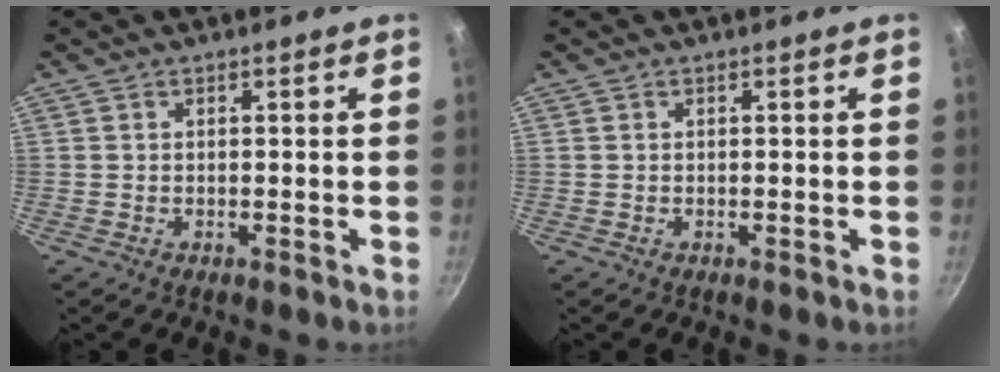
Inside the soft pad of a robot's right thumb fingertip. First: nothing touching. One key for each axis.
{"total": 0.0}